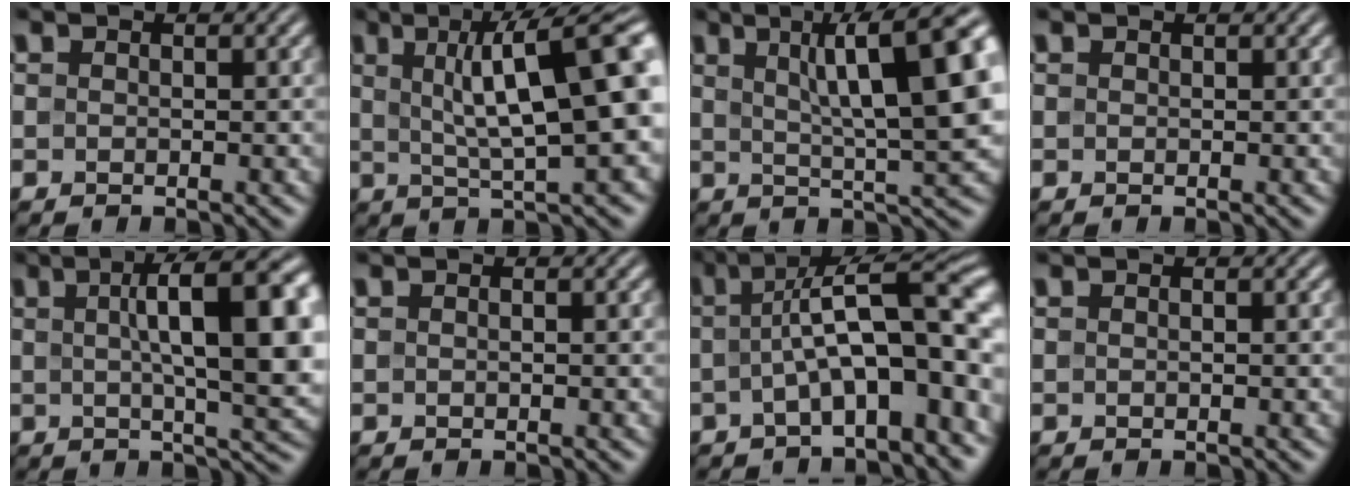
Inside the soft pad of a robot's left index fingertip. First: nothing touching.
{"total": 12.4, "force": [2.7, 3.2, 11.7], "torque": [-0.165, 0.009, 0.043]}
{"total": 12.0, "force": [3.4, 2.9, 11.1], "torque": [-0.148, 0.009, 0.052]}
{"total": 0.0}
{"total": 12.7, "force": [1.9, 3.8, 12.0], "torque": [-0.151, 0.006, 0.027]}
{"total": 1.2, "force": [0.4, 0.6, 1.0], "torque": [-0.009, 0.006, -0.012]}
{"total": 11.3, "force": [-0.1, 3.4, 10.8], "torque": [-0.152, 0.025, -0.009]}
{"total": 0.8, "force": [0.3, 0.4, 0.7], "torque": [-0.007, -0.001, -0.008]}